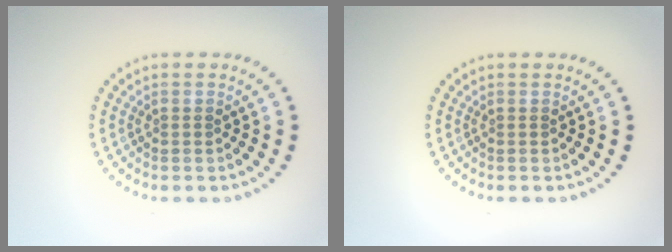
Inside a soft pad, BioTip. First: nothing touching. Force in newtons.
{"total": 0.0}